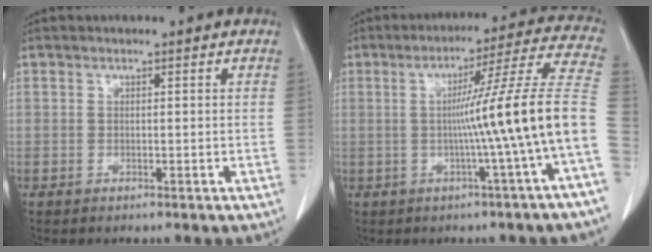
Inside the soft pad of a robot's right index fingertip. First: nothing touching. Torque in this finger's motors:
{"motor_torque": [1.39, -0.34, 0.73, 0.20]}